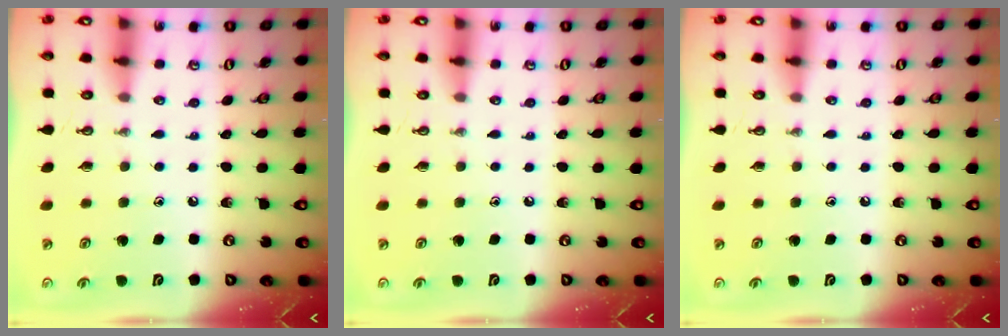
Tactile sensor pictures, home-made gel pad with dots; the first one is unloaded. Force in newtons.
{"total": 0.0}
{"total": 0.0}